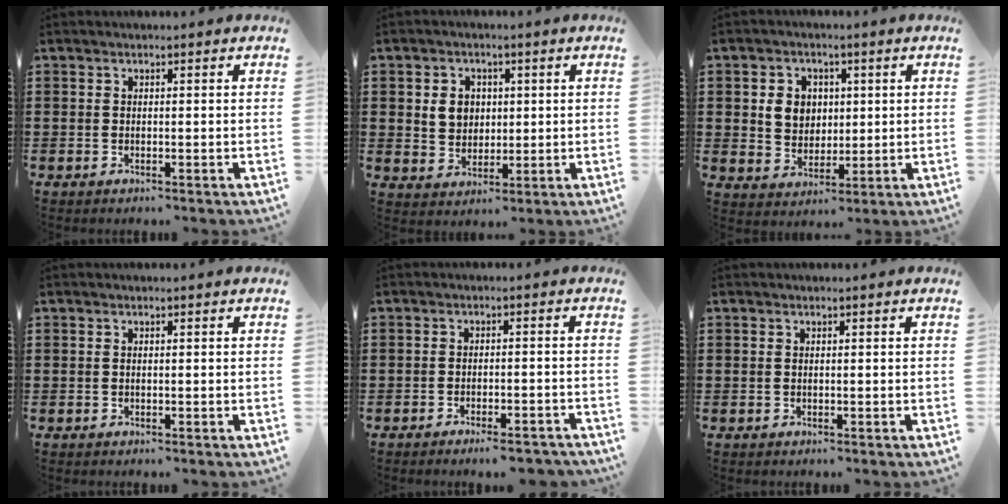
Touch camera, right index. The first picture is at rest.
{"total": 4.6, "force": [0.9, 4.0, 2.1], "torque": [-0.056, 0.013, 0.015]}
{"total": 5.5, "force": [1.1, 4.9, 2.4], "torque": [-0.059, 0.013, 0.016]}
{"total": 0.0}
{"total": 3.1, "force": [-2.8, 0.1, 1.3], "torque": [-0.020, 0.000, -0.053]}
{"total": 0.0}